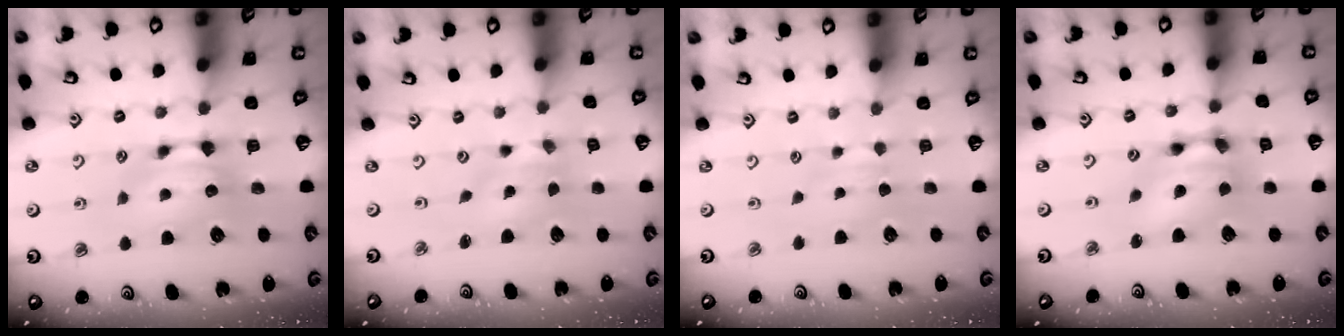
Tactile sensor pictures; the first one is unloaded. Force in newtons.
{"total": 2.7, "press": 2.4, "slide": 1.1}
{"total": 3.5, "press": 3.4, "slide": 0.5}
{"total": 6.3, "press": 5.4, "slide": 3.2}